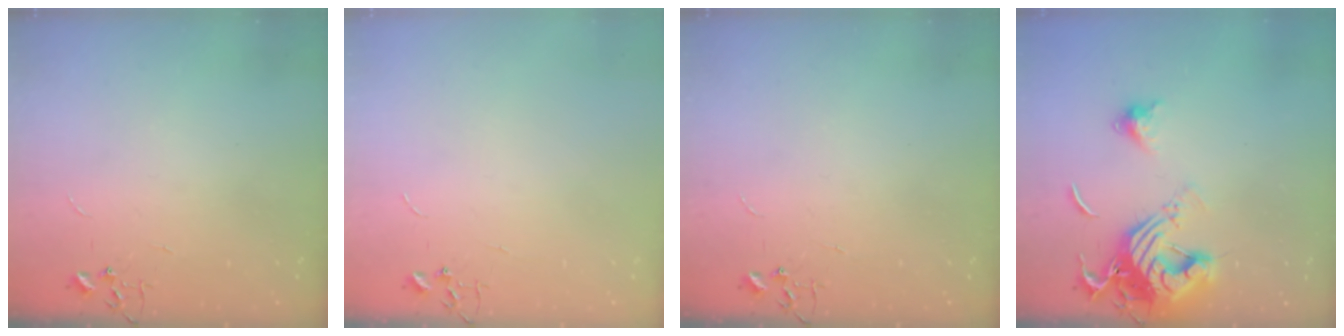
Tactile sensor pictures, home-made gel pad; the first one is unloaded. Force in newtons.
{"total": 0.0}
{"total": 0.0}
{"total": 15.6, "press": 15.4, "slide": 1.9}